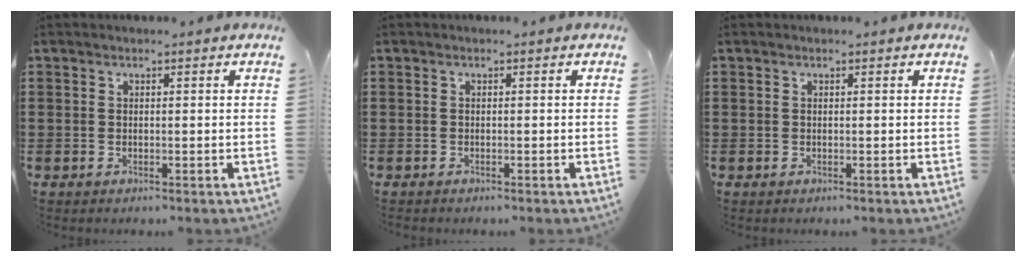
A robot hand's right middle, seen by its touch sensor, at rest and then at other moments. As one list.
[{"total": 0.0}, {"total": 0.0}]